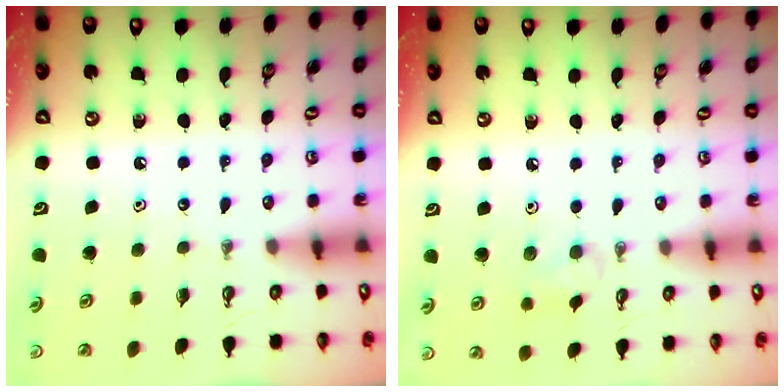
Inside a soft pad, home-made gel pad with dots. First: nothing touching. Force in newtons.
{"total": 6.0, "press": 5.1, "slide": 3.1}